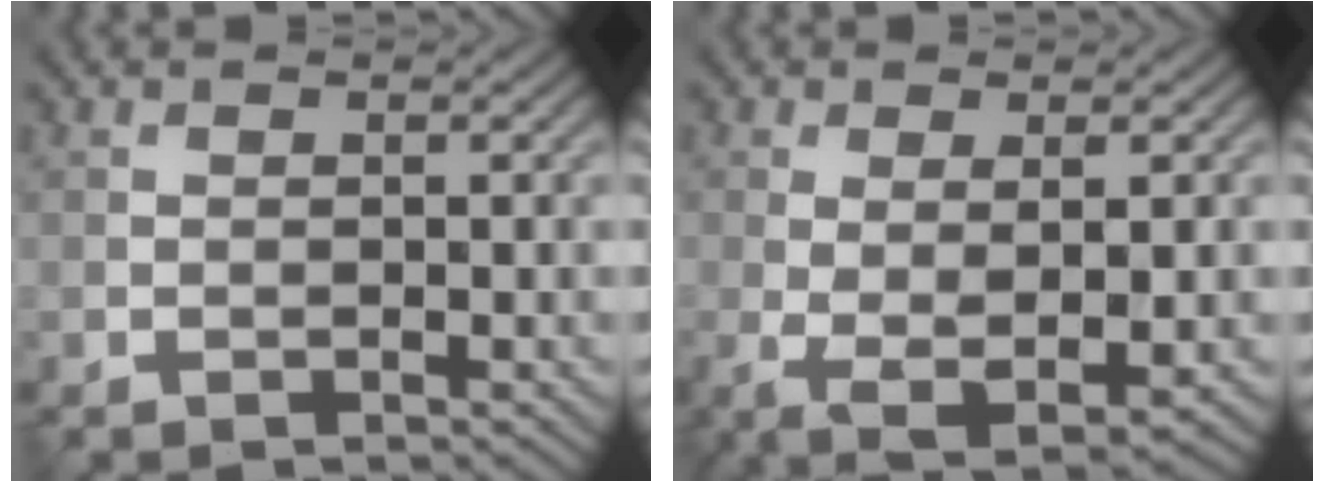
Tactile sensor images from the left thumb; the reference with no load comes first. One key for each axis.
{"total": 4.6, "fx": -0.4, "fy": 1.4, "fz": 4.4, "tx": -0.096, "ty": -0.012, "tz": -0.002}